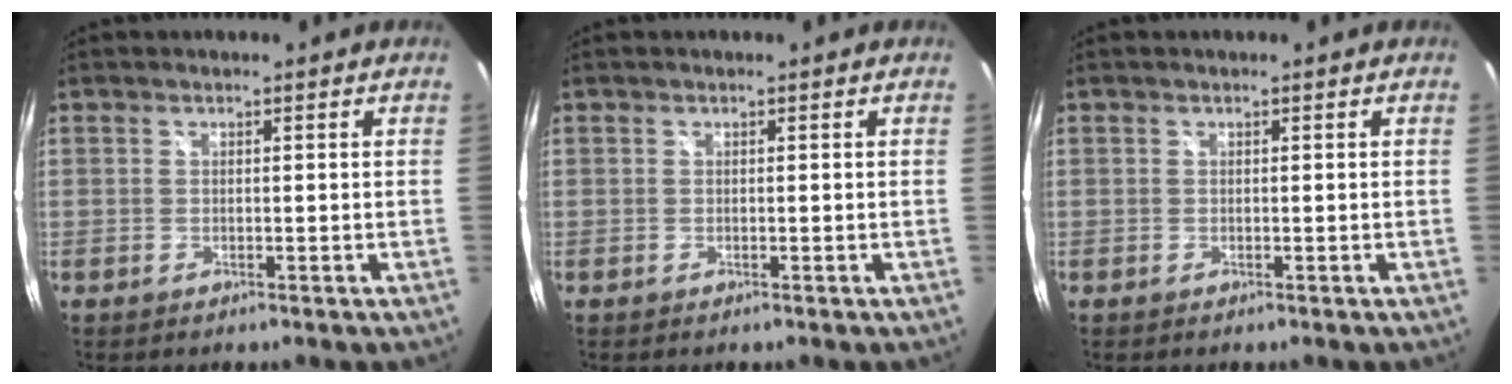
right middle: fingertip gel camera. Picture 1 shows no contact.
{"total": 0.0}
{"total": 0.0}